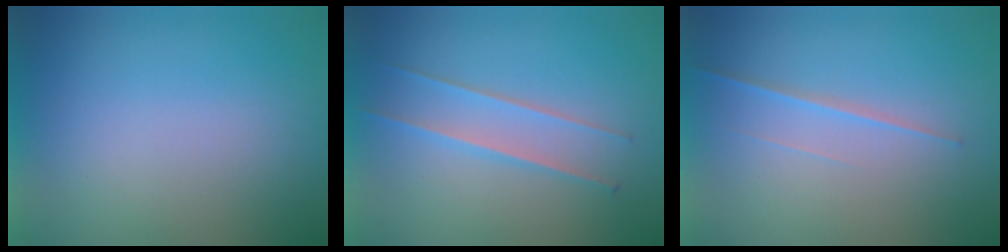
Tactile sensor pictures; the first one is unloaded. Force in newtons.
{"total": 2.3}
{"total": 2.0}